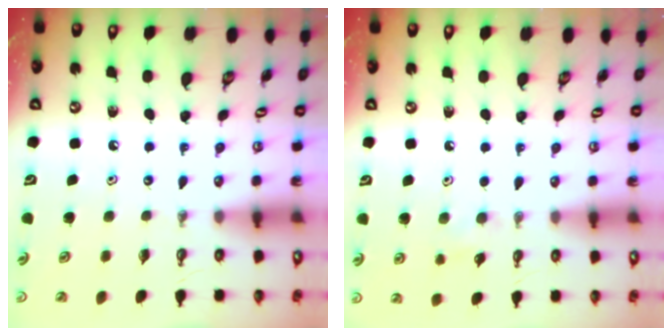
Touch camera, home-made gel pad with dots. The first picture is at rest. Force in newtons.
{"total": 7.3, "press": 5.7, "slide": 4.6}